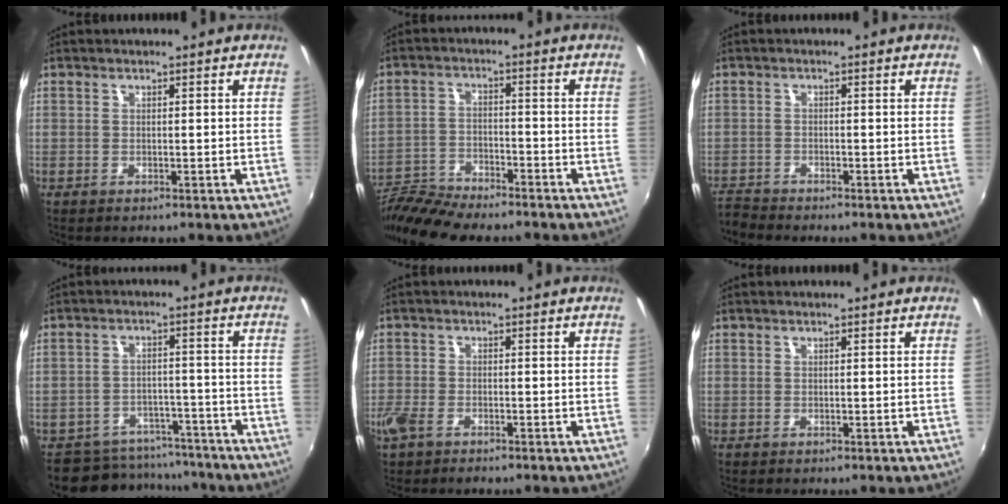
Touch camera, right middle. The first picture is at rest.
{"total": 10.5, "force": [-9.6, 1.4, 3.8], "torque": [-0.099, -0.012, -0.185]}
{"total": 3.5, "force": [-3.5, -0.1, -0.1], "torque": [-0.014, -0.015, -0.077]}
{"total": 10.8, "force": [-9.5, 5.0, 1.5], "torque": [-0.040, 0.026, -0.125]}
{"total": 4.6, "force": [-3.1, 2.3, 2.6], "torque": [-0.070, -0.008, -0.064]}
{"total": 0.0}